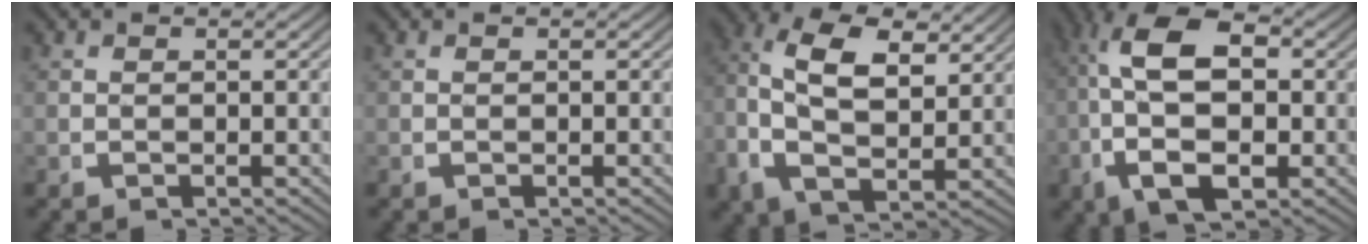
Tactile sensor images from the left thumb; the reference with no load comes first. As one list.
[{"total": 0.0}, {"total": 9.1, "force": [1.9, 5.8, 6.7], "torque": [-0.159, -0.029, 0.045]}, {"total": 11.3, "force": [0.2, 6.8, 9.0], "torque": [-0.194, -0.030, 0.016]}]